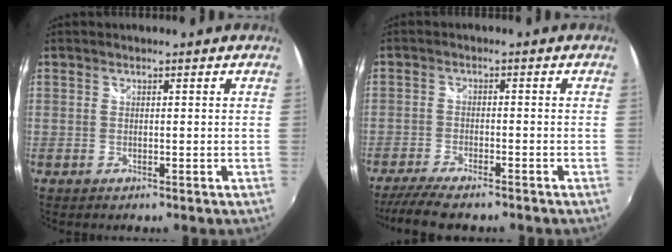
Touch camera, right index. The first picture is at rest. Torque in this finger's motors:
{"motor_torque": [0.96, -0.72, 0.18, 0.04]}